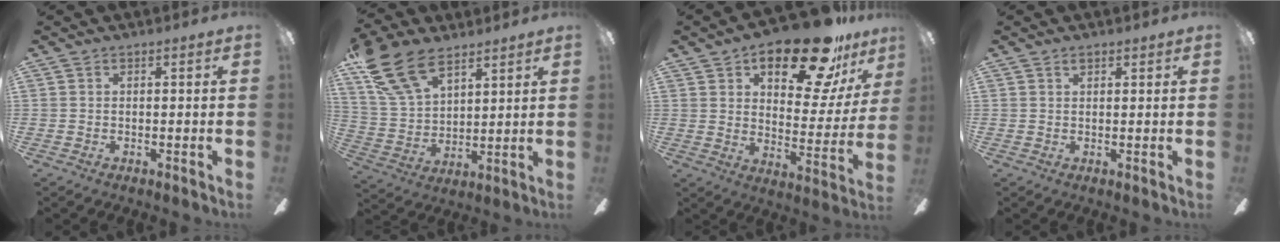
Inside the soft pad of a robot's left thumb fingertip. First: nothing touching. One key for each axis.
{"total": 17.7, "fx": 11.6, "fy": 9.4, "fz": 9.6, "tx": -0.202, "ty": -0.040, "tz": 0.220}
{"total": 21.1, "fx": 15.0, "fy": 8.4, "fz": 12.3, "tx": -0.176, "ty": -0.092, "tz": 0.246}
{"total": 1.2, "fx": 0.9, "fy": 0.6, "fz": 0.5, "tx": -0.010, "ty": 0.002, "tz": 0.017}